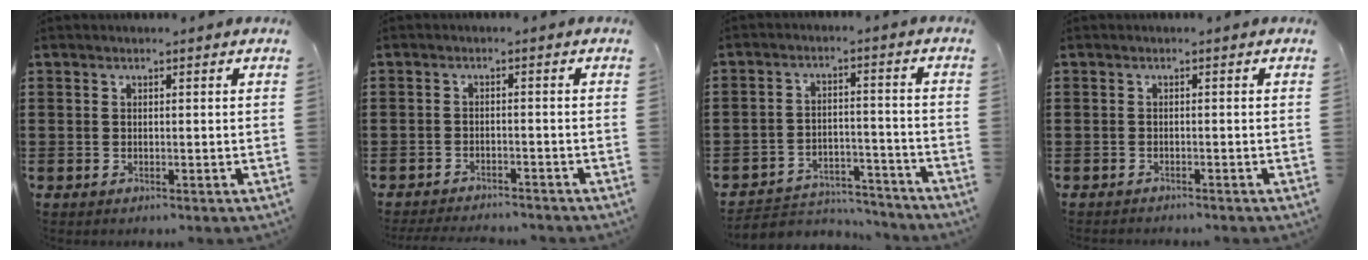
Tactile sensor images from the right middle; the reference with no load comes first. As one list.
[{"total": 2.4, "force": [-2.4, 0.1, 0.2], "torque": [-0.009, -0.002, -0.050]}, {"total": 4.6, "force": [-4.4, 1.3, 0.2], "torque": [-0.006, 0.011, -0.092]}, {"total": 0.7, "force": [-0.7, 0.0, 0.0], "torque": [-0.003, -0.002, -0.014]}]